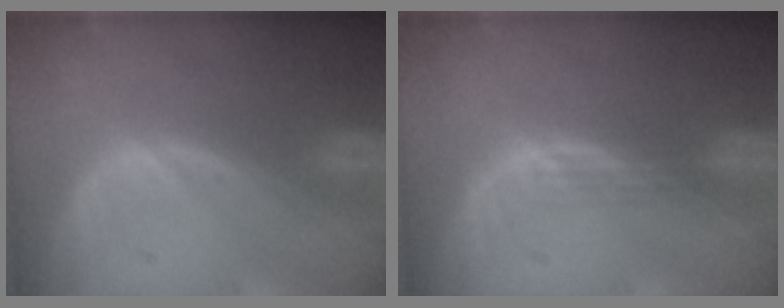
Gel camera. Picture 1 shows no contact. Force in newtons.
{"total": 1.8, "press": 1.3, "slide": 1.2}